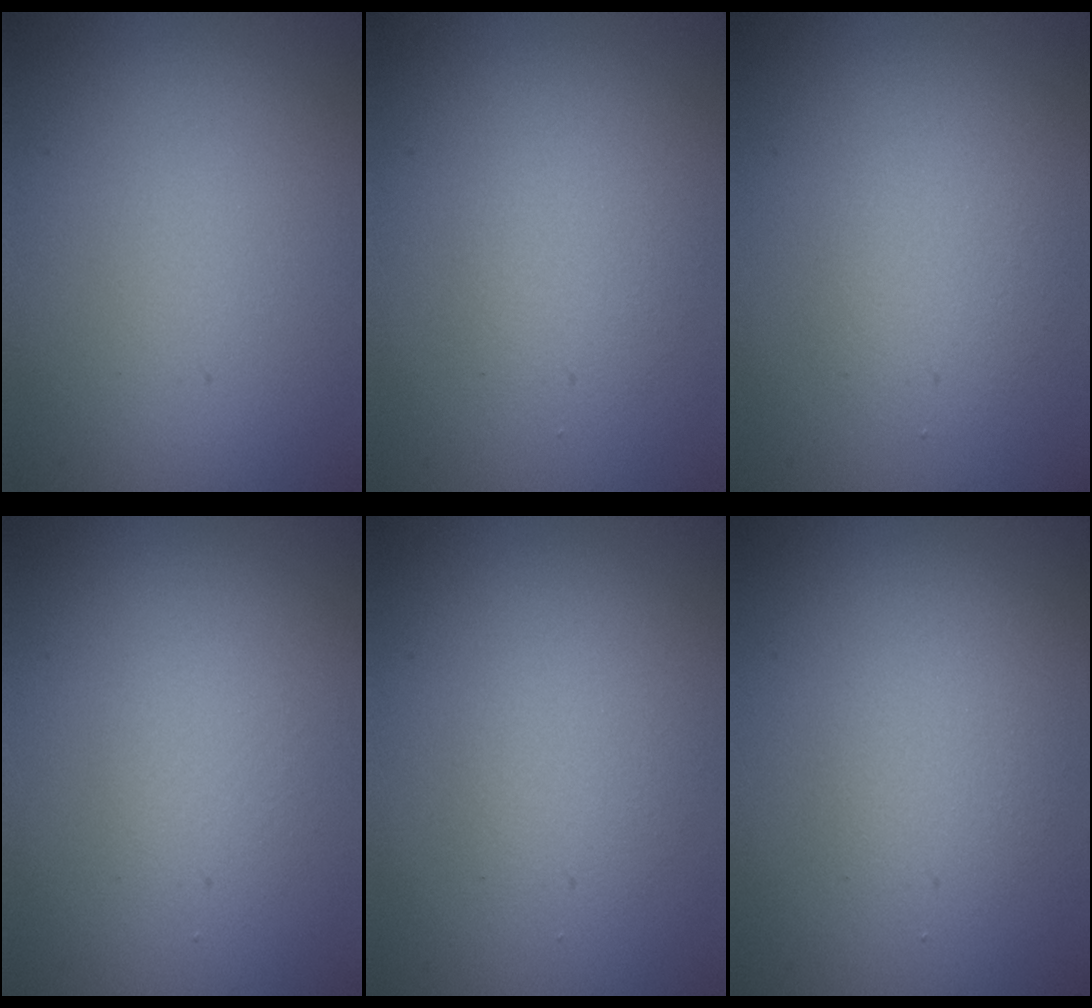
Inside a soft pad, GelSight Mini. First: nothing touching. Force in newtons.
{"total": 1.9, "press": 1.9, "slide": 0.0}
{"total": 2.1, "press": 2.1, "slide": 0.0}
{"total": 1.4, "press": 1.4, "slide": 0.1}
{"total": 1.9, "press": 1.9, "slide": 0.0}
{"total": 1.9, "press": 1.9, "slide": 0.2}